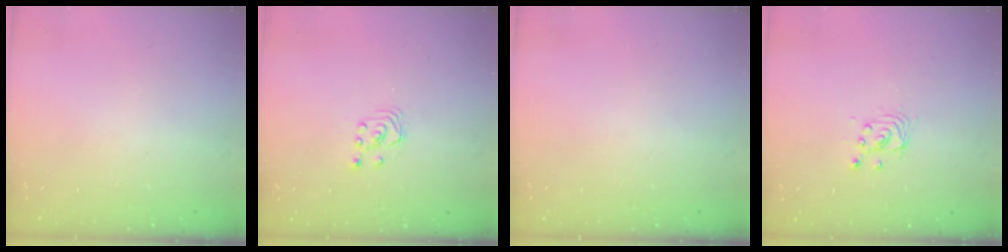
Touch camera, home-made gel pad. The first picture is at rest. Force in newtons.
{"total": 1.8, "press": 1.8, "slide": 0.2}
{"total": 0.0}
{"total": 2.9, "press": 2.9, "slide": 0.0}